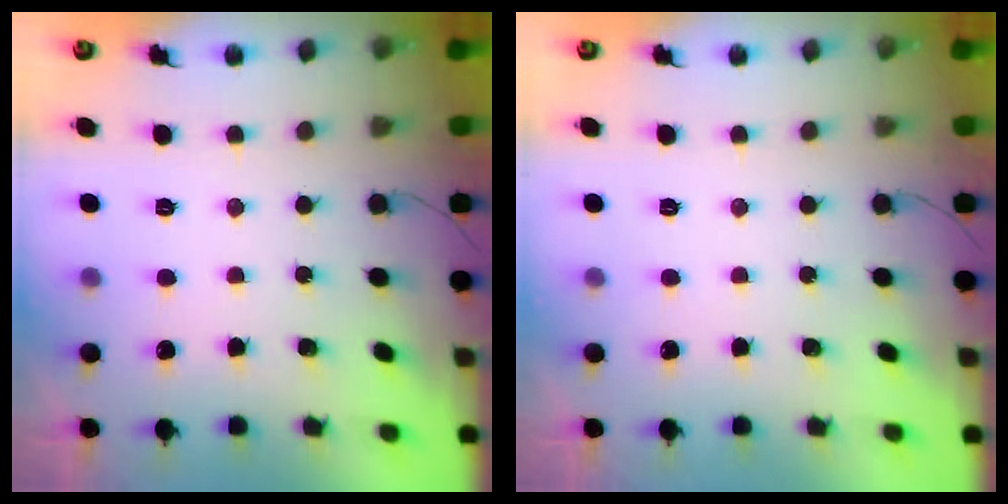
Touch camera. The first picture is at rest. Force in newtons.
{"total": 0.0}